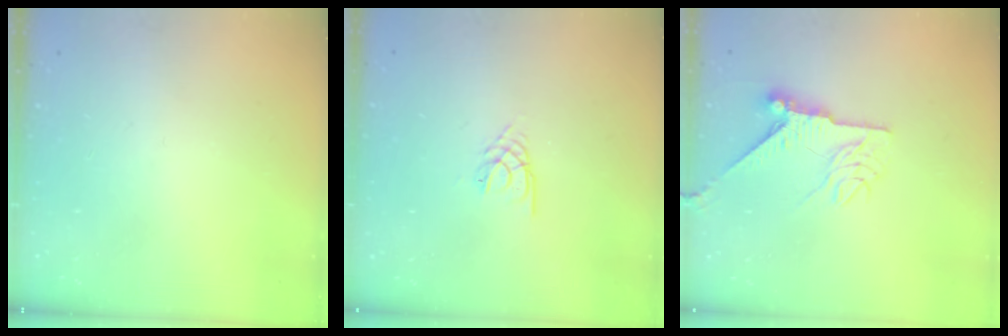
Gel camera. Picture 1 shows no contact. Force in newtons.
{"total": 2.2, "press": 2.1, "slide": 0.4}
{"total": 8.6, "press": 8.6, "slide": 0.5}